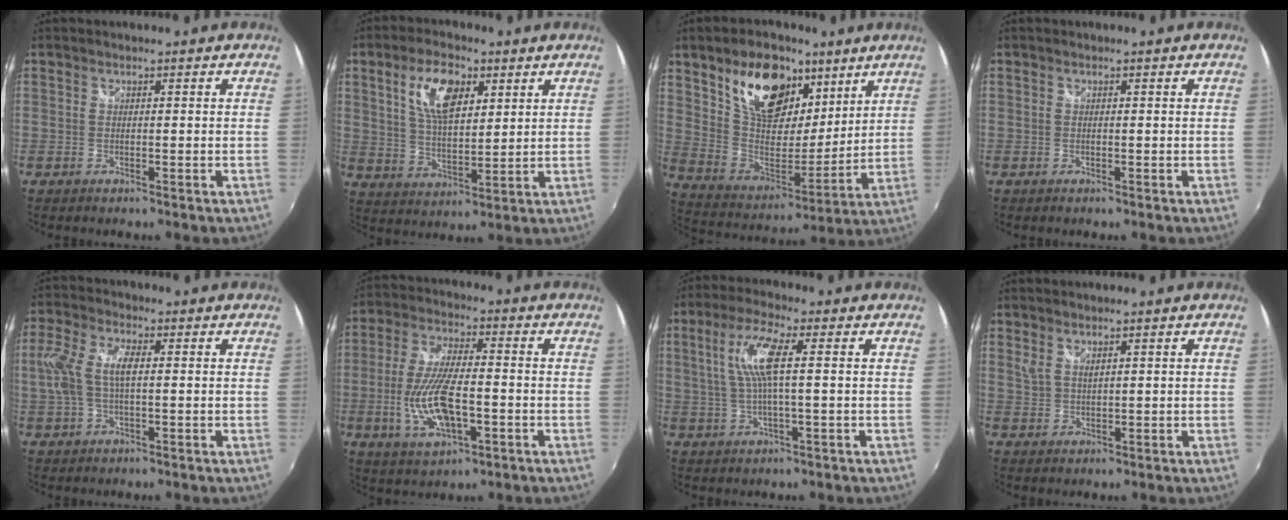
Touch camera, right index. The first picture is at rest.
{"total": 10.6, "force": [4.5, 5.0, 8.2], "torque": [-0.155, 0.014, 0.086]}
{"total": 20.0, "force": [10.9, 11.5, 12.2], "torque": [-0.228, 0.019, 0.201]}
{"total": 0.0}
{"total": 7.6, "force": [0.5, 3.1, 6.9], "torque": [-0.149, 0.008, 0.012]}
{"total": 12.9, "force": [-3.1, 4.7, 11.6], "torque": [-0.237, -0.008, -0.053]}
{"total": 8.2, "force": [1.6, 0.9, 8.0], "torque": [-0.156, 0.006, 0.035]}
{"total": 2.3, "force": [1.8, 0.7, 1.2], "torque": [-0.021, -0.002, 0.034]}